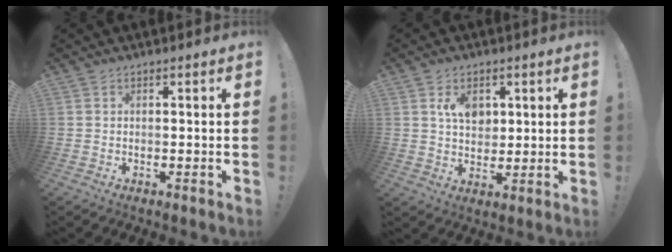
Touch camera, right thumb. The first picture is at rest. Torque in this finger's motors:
{"motor_torque": [-0.22, 0.04, 0.70, 0.11, 0.16]}